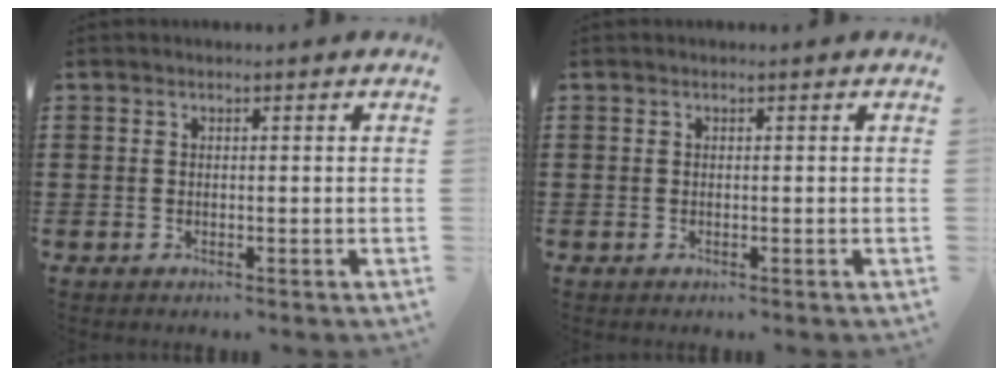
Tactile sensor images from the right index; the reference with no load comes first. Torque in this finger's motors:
{"motor_torque": [-0.05, 0.05, 0.00, -0.01]}